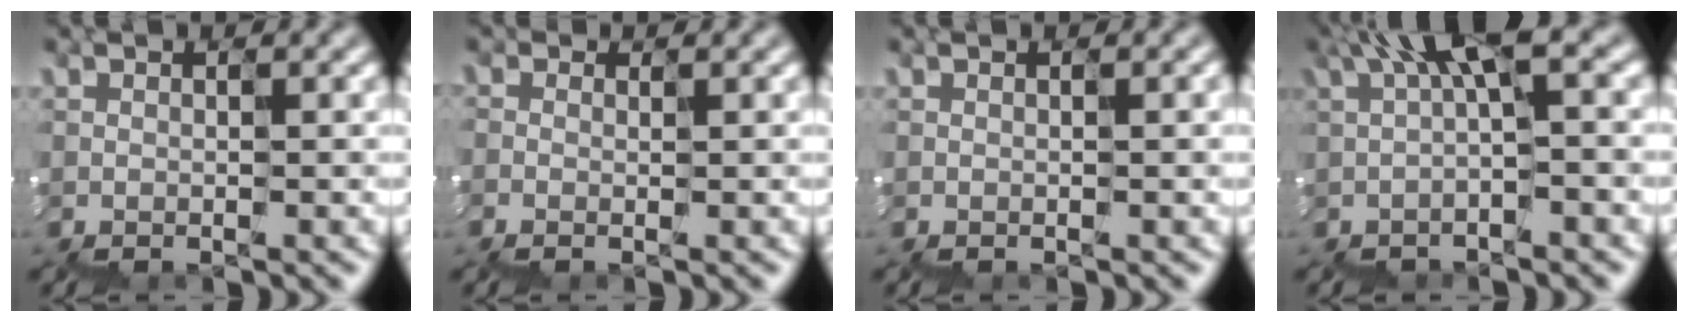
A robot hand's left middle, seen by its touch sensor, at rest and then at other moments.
{"total": 1.1, "force": [-0.5, -0.4, -0.9], "torque": [0.004, -0.011, -0.010]}
{"total": 0.6, "force": [0.1, 0.2, 0.6], "torque": [-0.007, 0.002, 0.001]}
{"total": 3.4, "force": [1.1, 0.4, 3.2], "torque": [-0.073, 0.010, 0.013]}